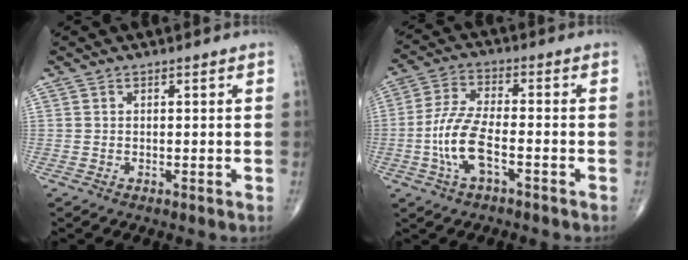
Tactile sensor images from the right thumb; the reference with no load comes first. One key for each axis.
{"total": 9.5, "fx": -3.1, "fy": 3.7, "fz": 8.2, "tx": -0.182, "ty": 0.026, "tz": -0.061}